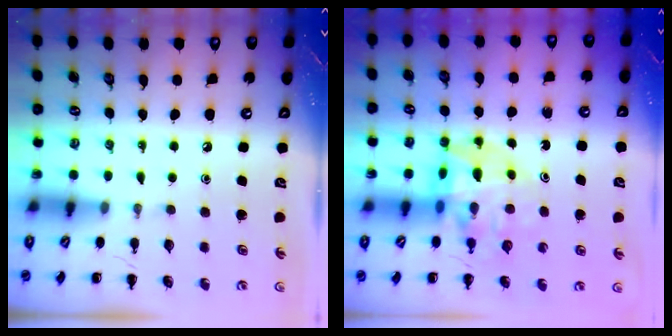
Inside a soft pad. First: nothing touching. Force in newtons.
{"total": 11.9, "press": 11.4, "slide": 3.3}